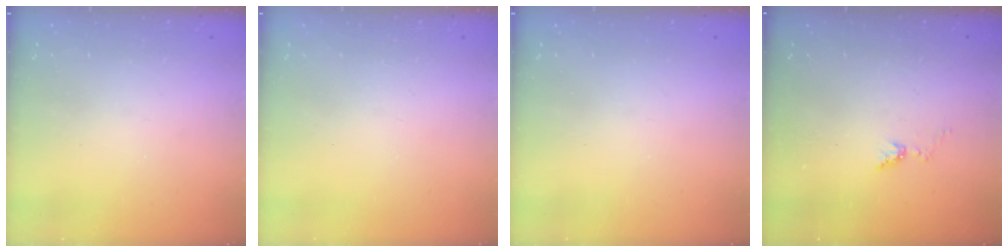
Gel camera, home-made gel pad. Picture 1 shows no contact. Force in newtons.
{"total": 0.0}
{"total": 0.0}
{"total": 5.0, "press": 5.0, "slide": 0.5}